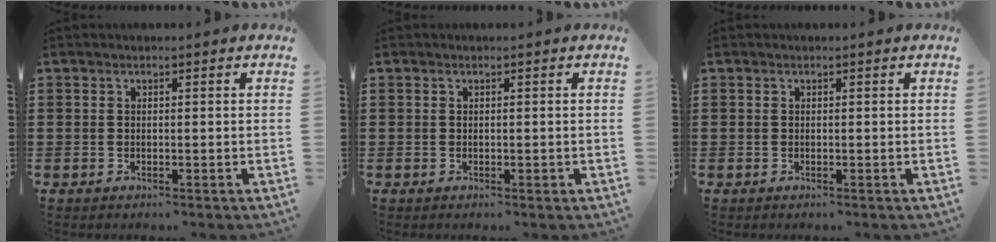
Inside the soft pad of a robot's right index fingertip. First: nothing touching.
{"total": 0.0}
{"total": 0.0}